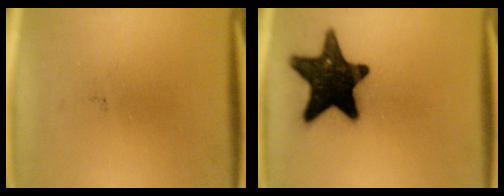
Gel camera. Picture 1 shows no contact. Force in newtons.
{"total": 18.2}